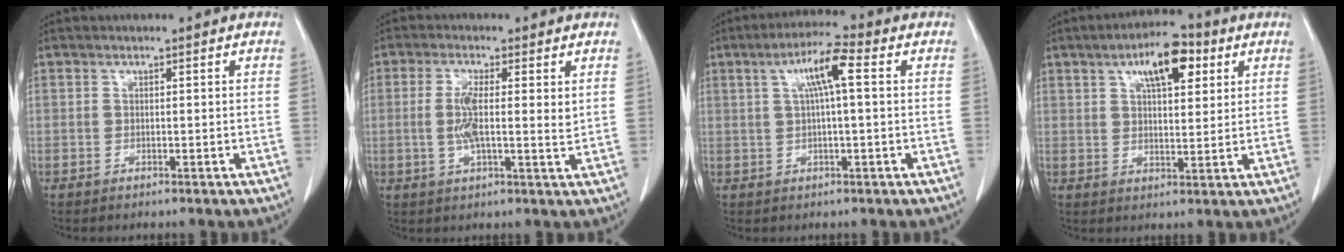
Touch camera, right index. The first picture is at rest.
{"total": 6.3, "force": [1.0, 1.4, 6.0], "torque": [-0.113, 0.001, 0.016]}
{"total": 6.9, "force": [2.0, 0.7, 6.5], "torque": [-0.119, 0.021, 0.035]}
{"total": 9.3, "force": [4.5, 3.3, 7.4], "torque": [-0.122, 0.017, 0.075]}